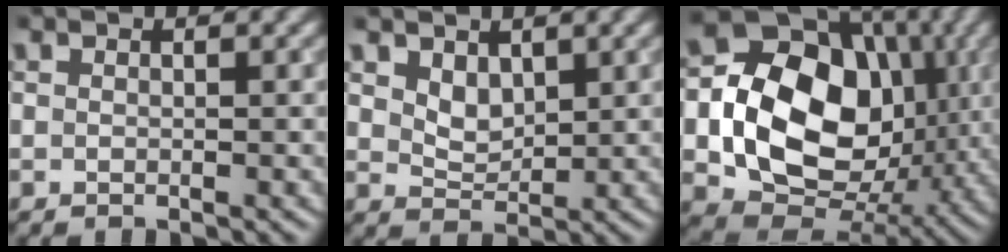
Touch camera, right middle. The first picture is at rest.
{"total": 2.2, "force": [1.3, 1.4, 1.2], "torque": [-0.025, -0.007, 0.028]}
{"total": 15.5, "force": [0.3, 12.1, 9.7], "torque": [-0.168, -0.010, 0.005]}